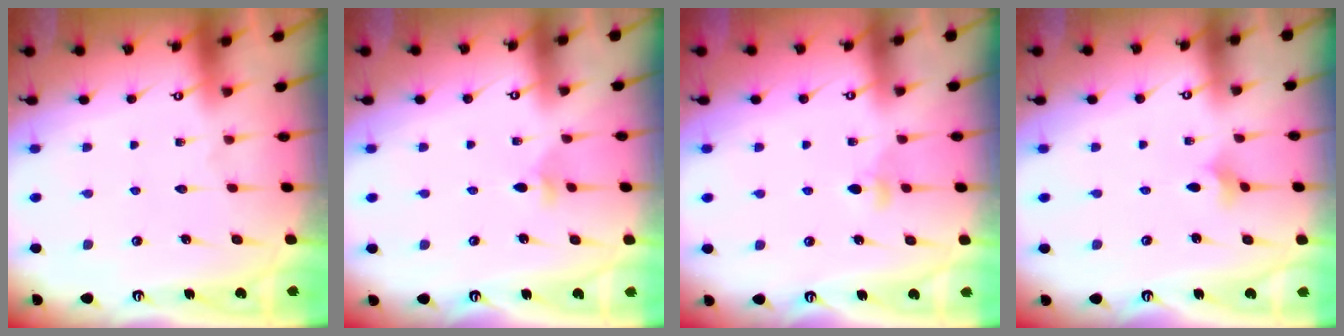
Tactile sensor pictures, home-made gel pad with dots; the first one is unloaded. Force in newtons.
{"total": 3.3, "press": 3.2, "slide": 0.8}
{"total": 3.2, "press": 3.1, "slide": 0.7}
{"total": 2.4, "press": 2.3, "slide": 0.4}